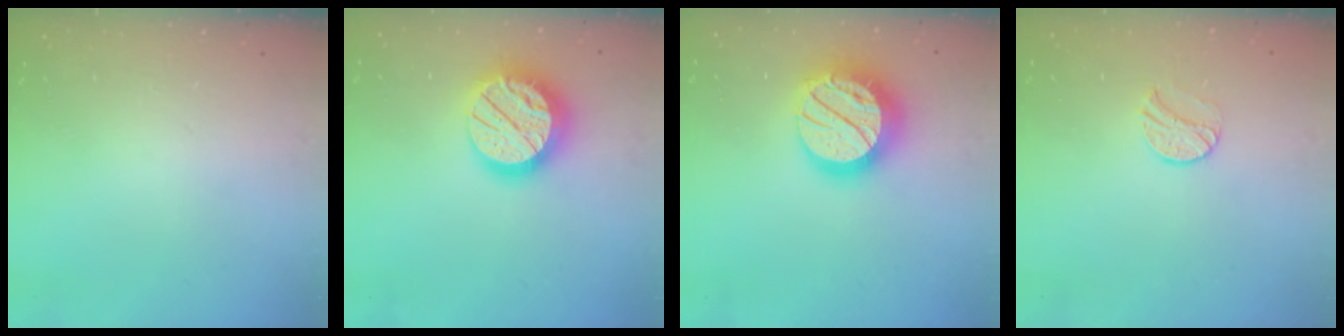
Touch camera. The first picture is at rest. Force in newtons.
{"total": 17.7, "press": 17.7, "slide": 1.1}
{"total": 22.4, "press": 22.4, "slide": 1.9}
{"total": 8.6, "press": 8.5, "slide": 0.9}